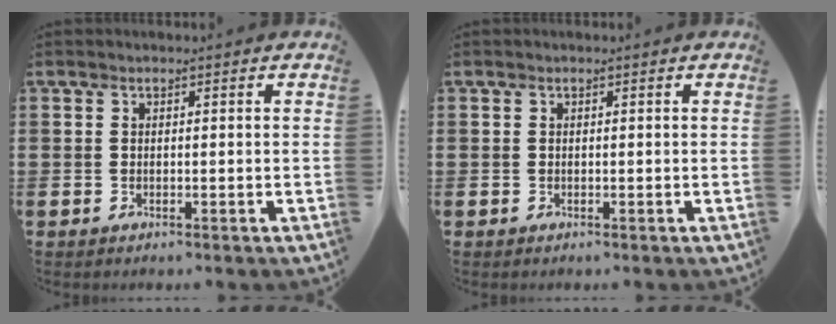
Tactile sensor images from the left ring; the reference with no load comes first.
{"total": 0.0}